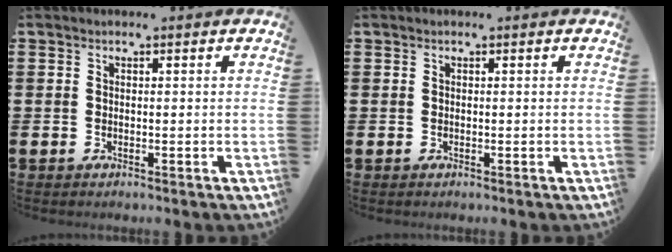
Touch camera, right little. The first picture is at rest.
{"total": 0.0}